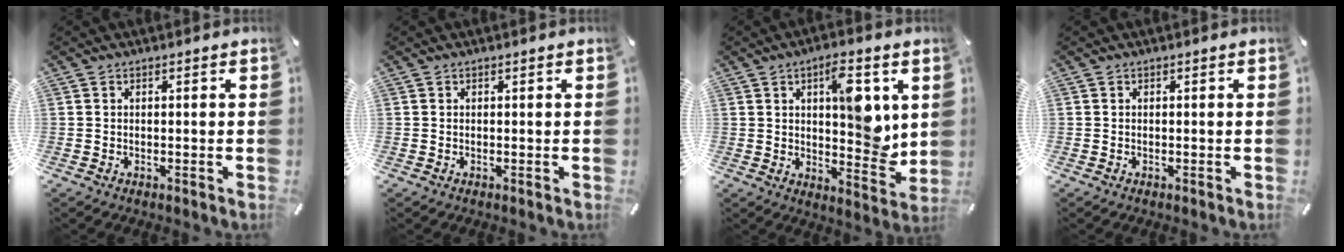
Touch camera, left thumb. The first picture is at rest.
{"total": 0.0}
{"total": 12.0, "force": [3.8, 4.8, 10.3], "torque": [-0.122, -0.028, 0.058]}
{"total": 0.0}